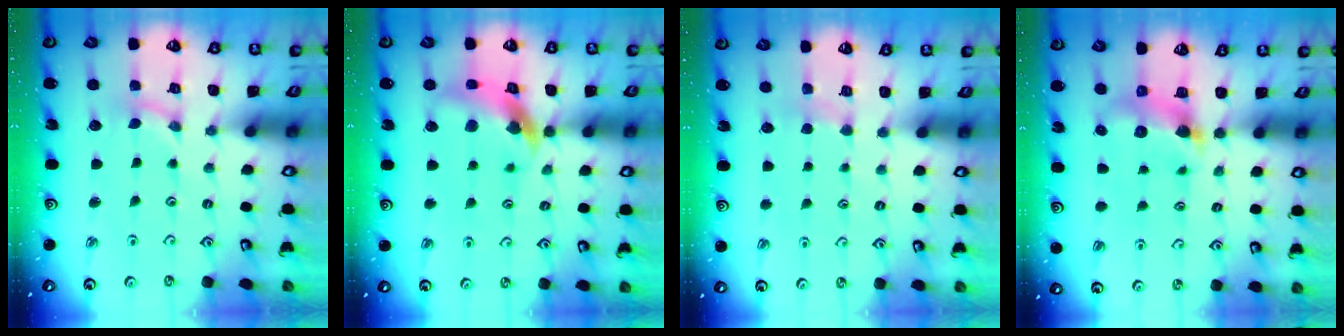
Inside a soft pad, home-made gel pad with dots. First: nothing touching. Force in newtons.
{"total": 11.0, "press": 10.9, "slide": 1.5}
{"total": 2.4, "press": 2.3, "slide": 0.5}
{"total": 6.0, "press": 6.0, "slide": 0.5}